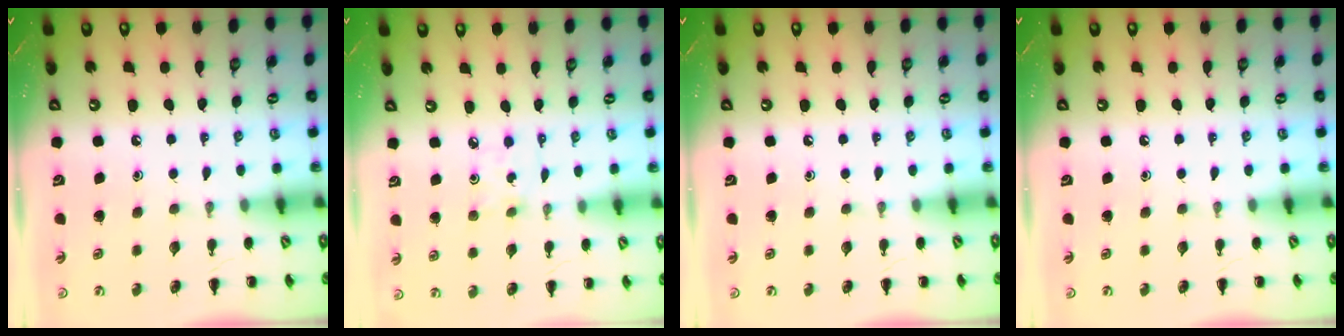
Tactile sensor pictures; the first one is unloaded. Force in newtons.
{"total": 2.5, "press": 2.3, "slide": 0.9}
{"total": 0.0}
{"total": 0.0}